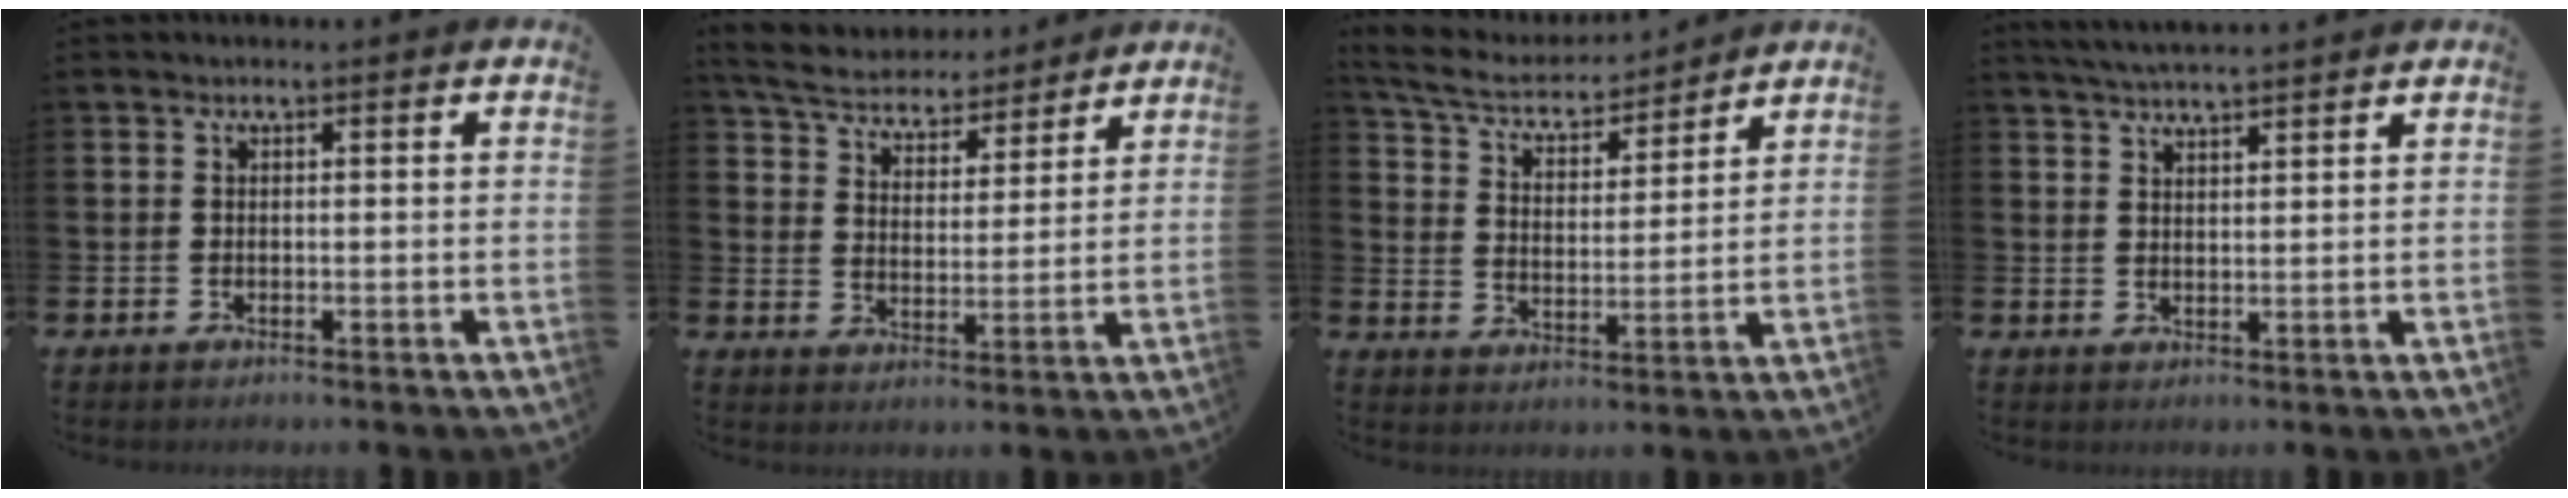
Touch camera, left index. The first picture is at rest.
{"total": 6.1, "force": [5.9, 1.6, 0.7], "torque": [-0.043, -0.041, 0.102]}
{"total": 6.5, "force": [6.0, 1.8, 1.8], "torque": [-0.065, -0.045, 0.102]}
{"total": 4.0, "force": [3.9, -0.1, 0.9], "torque": [-0.022, -0.013, 0.070]}